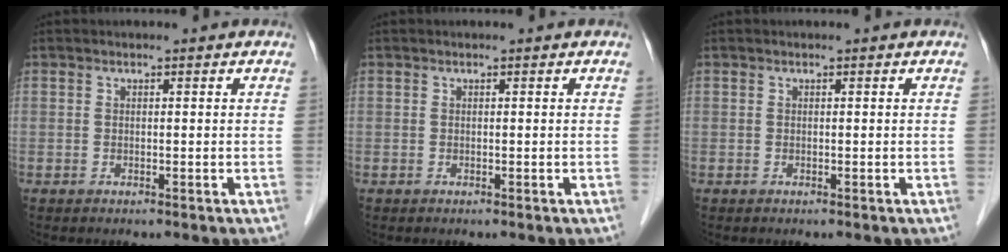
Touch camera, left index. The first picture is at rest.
{"total": 0.0}
{"total": 0.0}